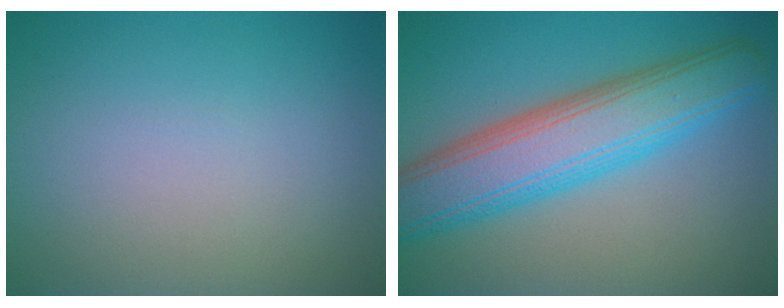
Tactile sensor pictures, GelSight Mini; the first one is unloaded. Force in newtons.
{"total": 8.6, "press": 8.6, "slide": 0.1}